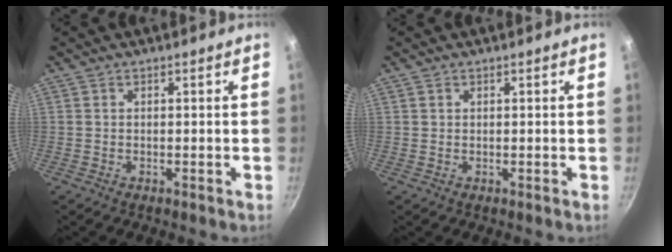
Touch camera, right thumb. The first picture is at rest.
{"total": 0.0}